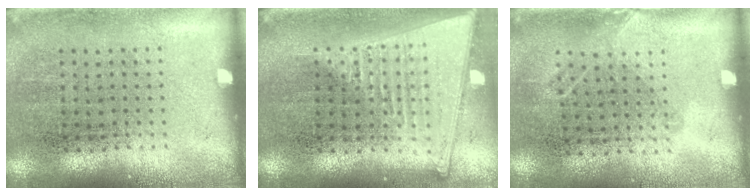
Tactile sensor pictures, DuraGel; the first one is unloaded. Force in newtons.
{"total": 2.0, "press": 1.7, "slide": 1.0}
{"total": 1.0, "press": 0.7, "slide": 0.7}